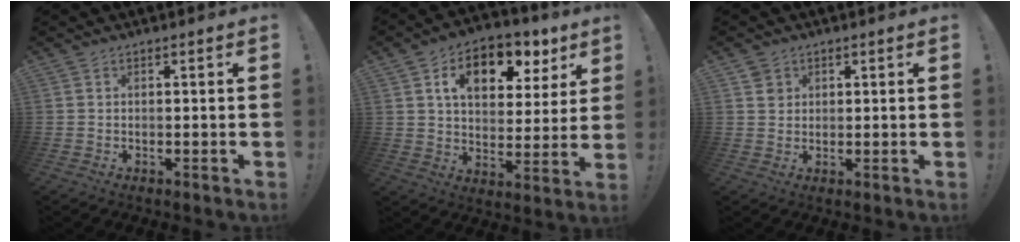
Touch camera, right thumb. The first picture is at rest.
{"total": 13.3, "force": [6.9, 8.0, 8.1], "torque": [-0.117, -0.035, 0.119]}
{"total": 2.6, "force": [1.3, 2.1, 0.5], "torque": [-0.004, -0.002, 0.024]}